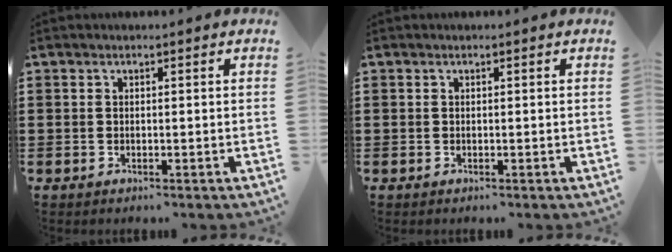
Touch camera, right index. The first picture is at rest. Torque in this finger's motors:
{"motor_torque": [0.00, 0.00, 0.00, 0.00]}